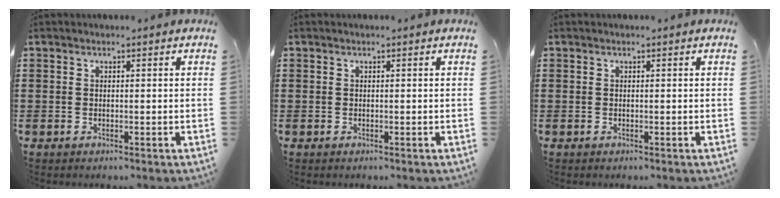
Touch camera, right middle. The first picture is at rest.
{"total": 0.0}
{"total": 0.0}